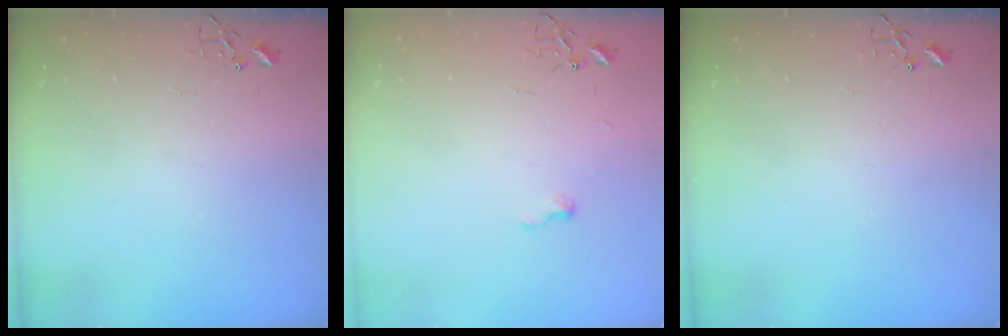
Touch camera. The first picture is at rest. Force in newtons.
{"total": 4.7, "press": 4.6, "slide": 0.6}
{"total": 0.0}